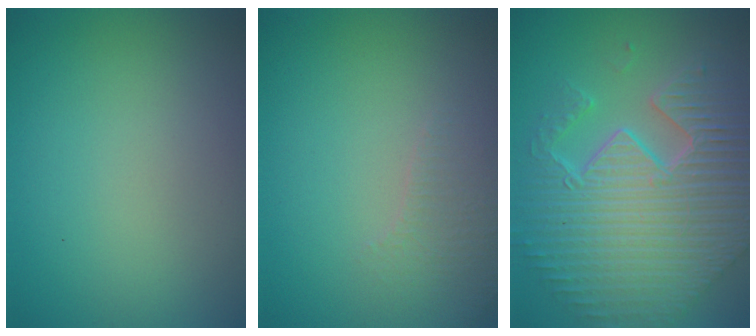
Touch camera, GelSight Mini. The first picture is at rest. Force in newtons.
{"total": 2.0, "press": 1.9, "slide": 0.5}
{"total": 11.8, "press": 7.8, "slide": 8.9}